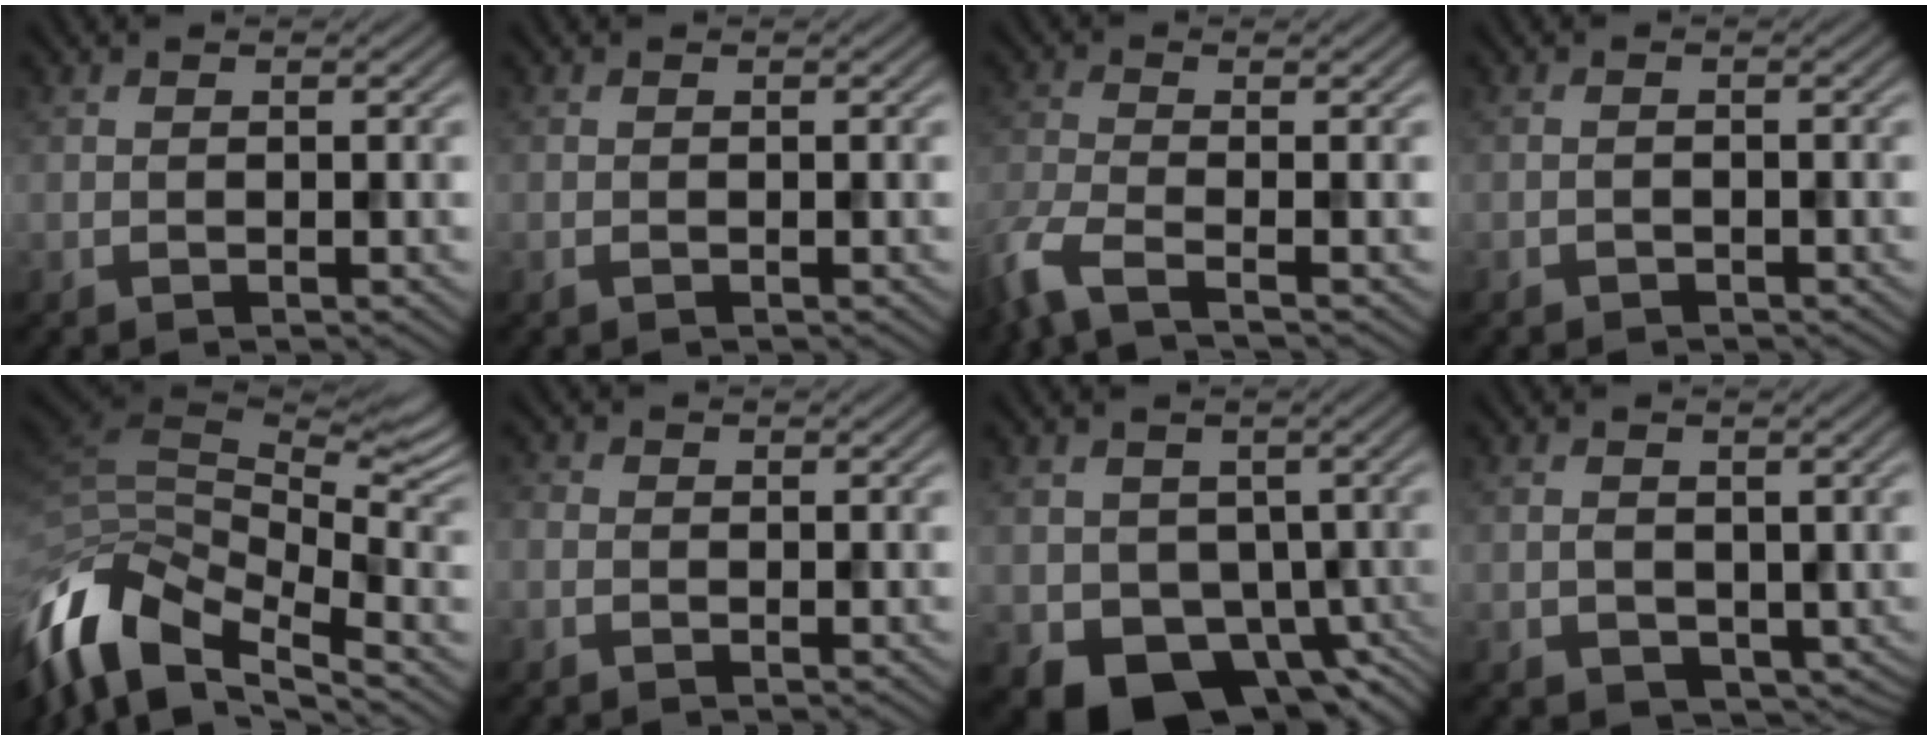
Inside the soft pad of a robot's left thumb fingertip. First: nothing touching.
{"total": 0.0}
{"total": 5.2, "force": [-2.8, 1.5, 4.1], "torque": [-0.074, -0.013, -0.066]}
{"total": 0.6, "force": [-0.5, 0.0, -0.3], "torque": [0.010, -0.002, -0.007]}
{"total": 12.5, "force": [-2.4, 7.1, 10.0], "torque": [-0.242, -0.020, -0.031]}
{"total": 0.7, "force": [-0.4, 0.6, 0.3], "torque": [-0.009, -0.004, -0.010]}
{"total": 7.6, "force": [-2.2, 6.2, 3.9], "torque": [-0.066, -0.036, -0.029]}
{"total": 2.0, "force": [-0.2, 1.7, 1.0], "torque": [-0.018, -0.013, 0.008]}